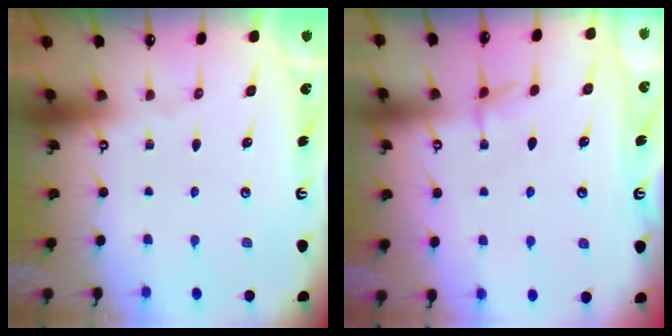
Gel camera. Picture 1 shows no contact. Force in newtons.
{"total": 2.7, "press": 2.7, "slide": 0.5}